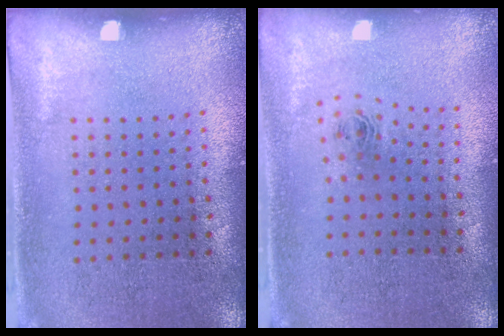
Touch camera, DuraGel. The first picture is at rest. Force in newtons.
{"total": 0.8, "press": 0.3, "slide": 0.7}